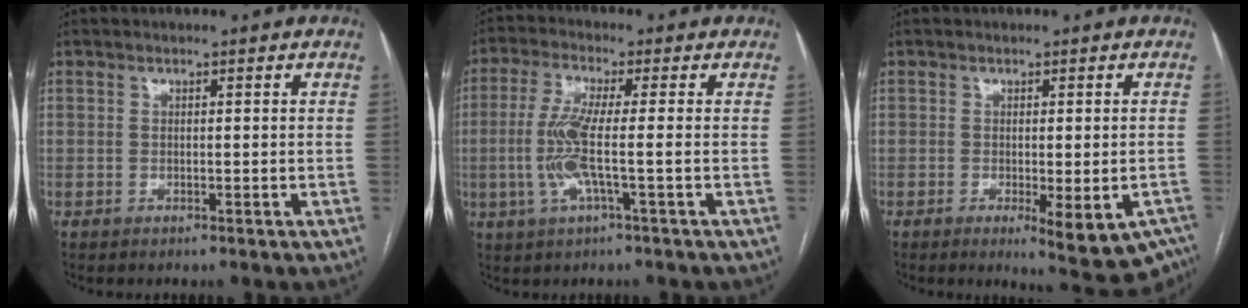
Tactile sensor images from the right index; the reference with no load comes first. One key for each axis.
{"total": 7.6, "fx": -1.2, "fy": 0.4, "fz": 7.5, "tx": -0.161, "ty": 0.000, "tz": -0.027}
{"total": 10.3, "fx": -6.8, "fy": 3.4, "fz": 6.8, "tx": -0.053, "ty": -0.011, "tz": -0.093}